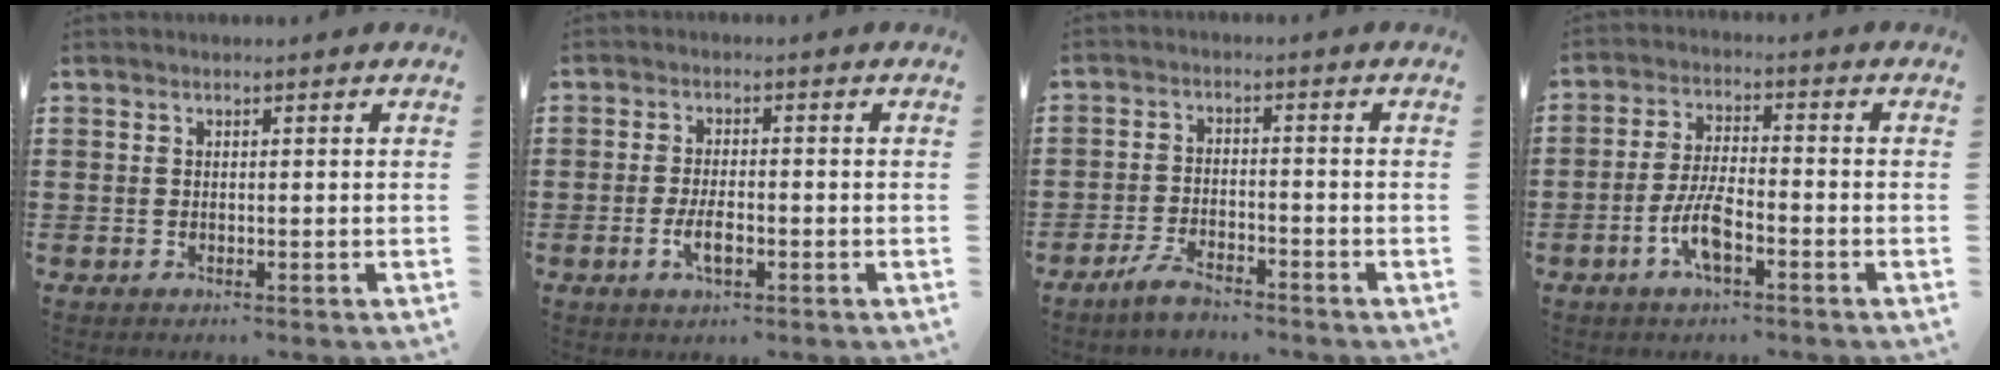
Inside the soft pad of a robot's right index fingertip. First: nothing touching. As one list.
[{"total": 3.7, "force": [-1.3, 1.5, 3.2], "torque": [-0.061, 0.003, -0.024]}, {"total": 3.8, "force": [-3.4, 0.7, 1.6], "torque": [-0.042, 0.004, -0.071]}, {"total": 6.5, "force": [-2.8, 2.2, 5.4], "torque": [-0.122, -0.004, -0.058]}]